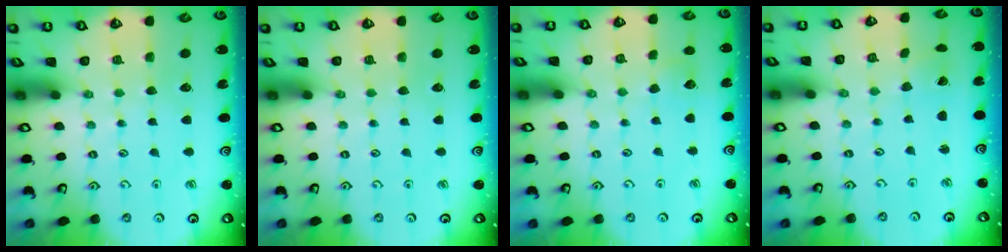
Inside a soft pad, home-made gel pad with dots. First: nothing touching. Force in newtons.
{"total": 0.0}
{"total": 4.8, "press": 4.8, "slide": 0.5}
{"total": 0.0}